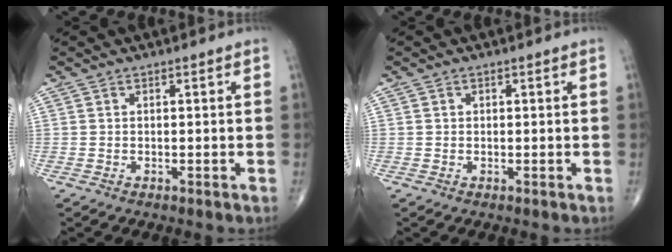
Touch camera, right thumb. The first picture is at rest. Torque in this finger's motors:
{"motor_torque": [0.13, -0.23, -0.28, -0.19, 0.02]}